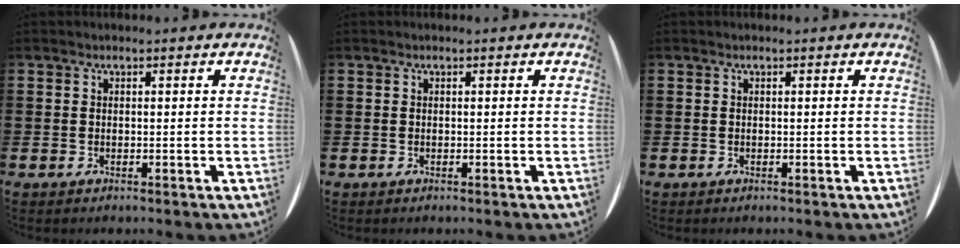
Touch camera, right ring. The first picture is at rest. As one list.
[{"total": 0.0}, {"total": 0.0}]